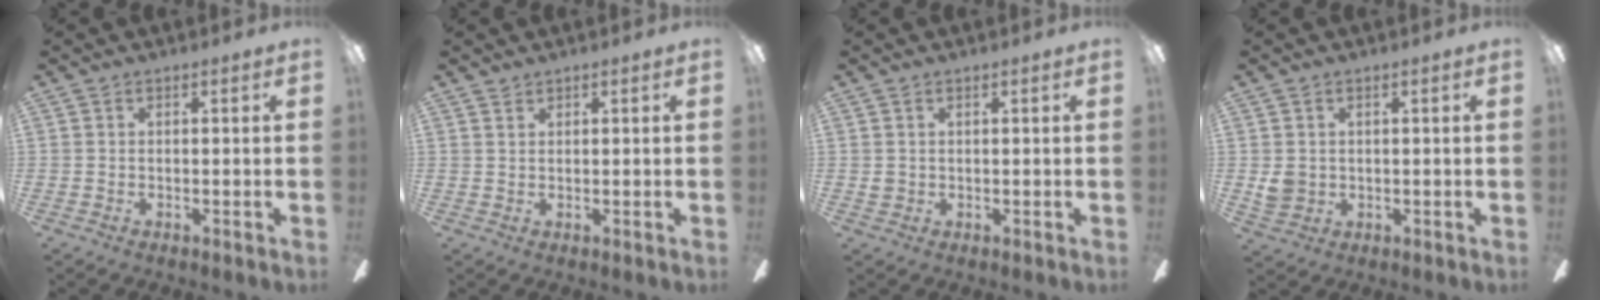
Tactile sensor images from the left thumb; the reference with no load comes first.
{"total": 0.8, "force": [0.8, 0.4, 0.0], "torque": [0.000, -0.001, 0.015]}
{"total": 1.1, "force": [0.5, 1.0, 0.1], "torque": [-0.004, 0.001, 0.010]}
{"total": 3.6, "force": [1.0, 3.3, 1.3], "torque": [-0.020, 0.002, 0.021]}